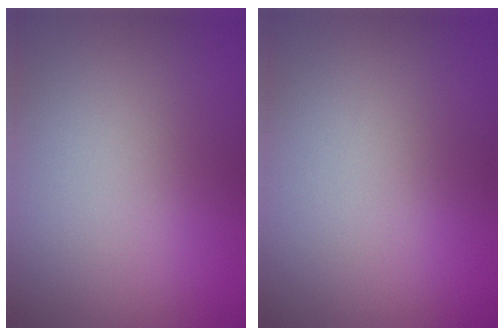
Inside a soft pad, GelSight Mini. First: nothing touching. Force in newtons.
{"total": 0.0}